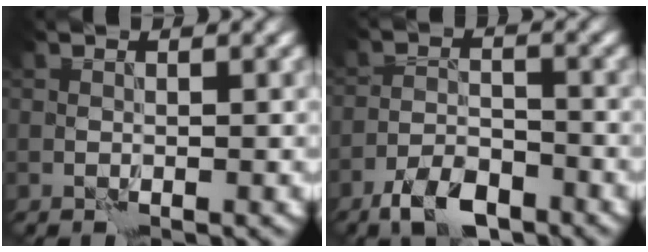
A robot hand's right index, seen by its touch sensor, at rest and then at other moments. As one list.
[{"total": 4.7, "force": [-3.5, 1.7, 2.7], "torque": [-0.041, -0.003, -0.066]}]